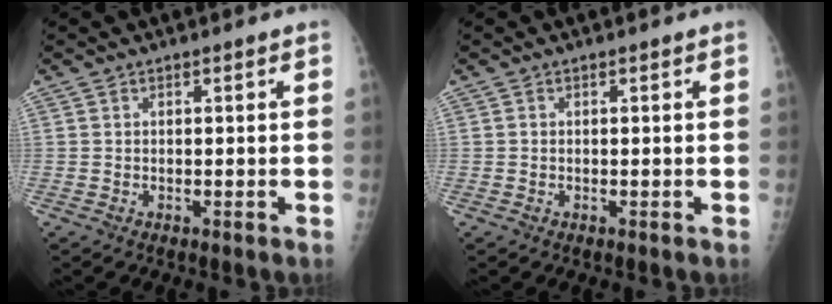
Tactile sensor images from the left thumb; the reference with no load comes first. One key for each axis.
{"total": 0.0}